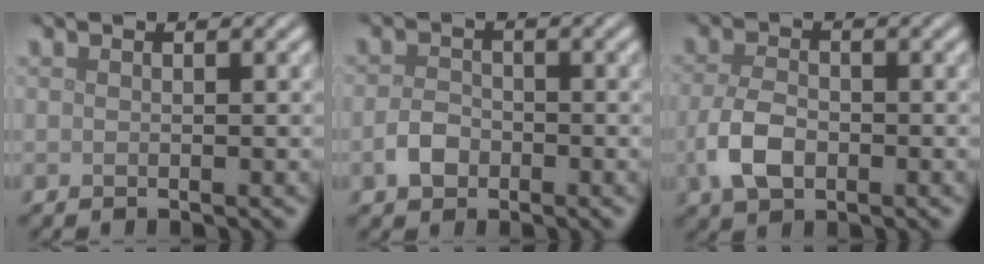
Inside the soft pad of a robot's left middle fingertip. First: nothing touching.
{"total": 2.3, "force": [-1.1, 1.6, 1.1], "torque": [-0.021, 0.003, -0.025]}
{"total": 4.0, "force": [-1.1, 2.5, 2.8], "torque": [-0.066, -0.004, -0.026]}